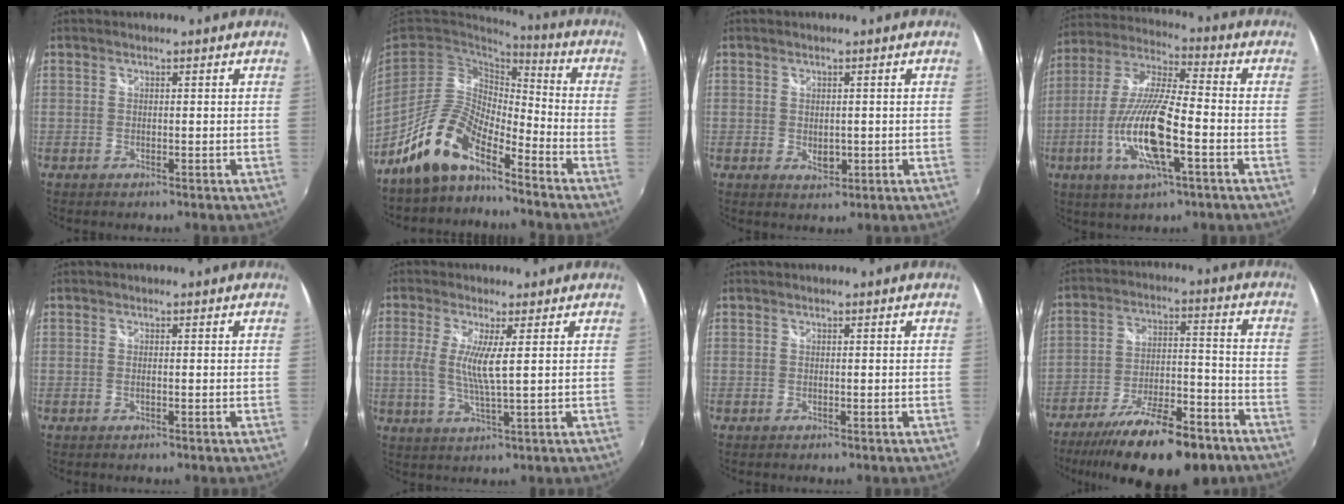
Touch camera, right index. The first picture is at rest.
{"total": 11.7, "force": [-8.9, 3.8, 6.5], "torque": [-0.136, 0.014, -0.175]}
{"total": 2.5, "force": [-0.2, 1.7, 1.7], "torque": [-0.026, -0.004, -0.001]}
{"total": 16.7, "force": [-5.4, 3.6, 15.3], "torque": [-0.317, -0.014, -0.107]}
{"total": 0.8, "force": [-0.2, 0.0, 0.8], "torque": [-0.015, 0.000, -0.005]}
{"total": 6.4, "force": [0.7, 0.1, 6.3], "torque": [-0.133, -0.011, 0.010]}
{"total": 0.0}
{"total": 22.1, "force": [-16.7, 6.8, 12.8], "torque": [-0.227, -0.023, -0.244]}